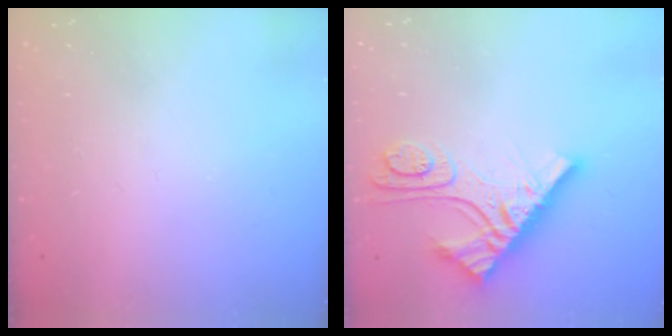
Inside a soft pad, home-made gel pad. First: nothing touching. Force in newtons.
{"total": 11.5, "press": 11.4, "slide": 1.0}